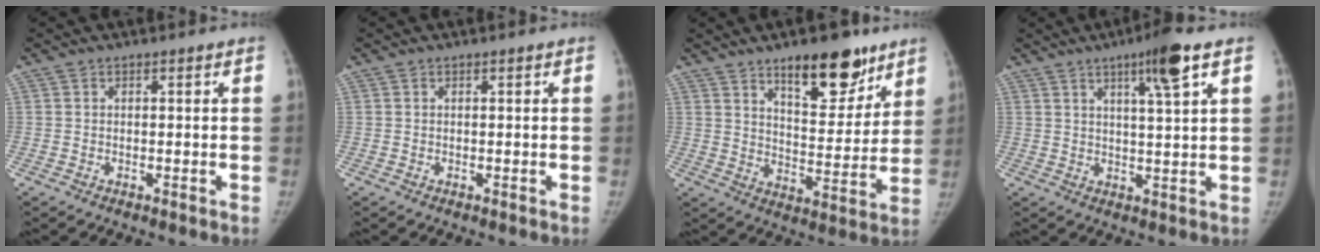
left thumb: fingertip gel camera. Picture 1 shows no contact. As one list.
[{"total": 0.0}, {"total": 15.0, "force": [10.0, 6.1, 9.4], "torque": [-0.086, -0.065, 0.156]}, {"total": 8.2, "force": [4.3, 0.6, 6.9], "torque": [-0.109, -0.019, 0.069]}]